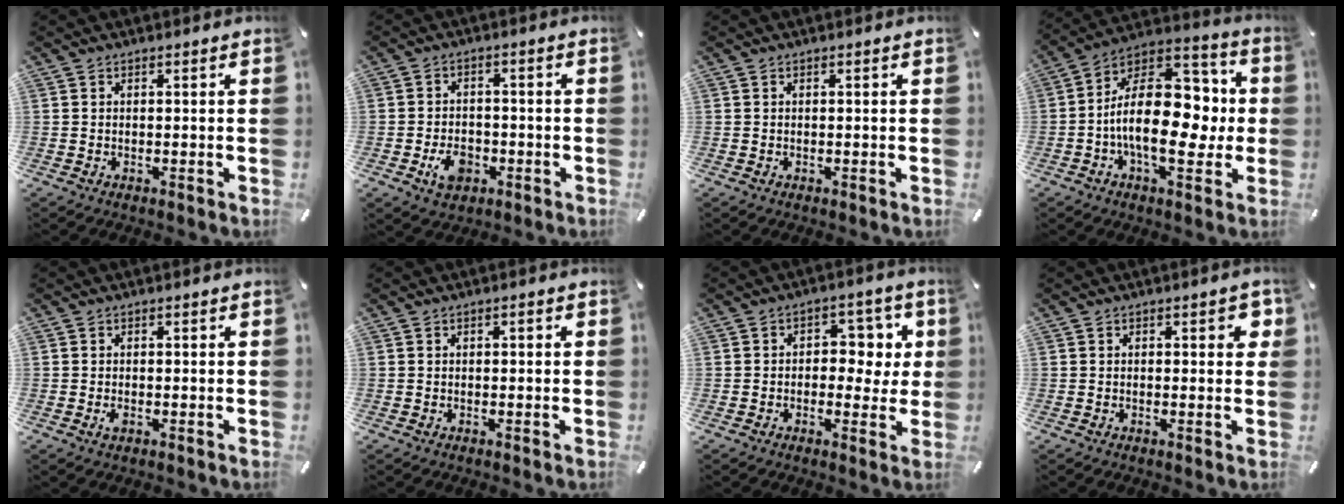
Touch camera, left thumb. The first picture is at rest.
{"total": 6.5, "force": [-2.5, 4.7, 3.7], "torque": [-0.071, 0.007, -0.046]}
{"total": 0.0}
{"total": 22.3, "force": [-1.8, 13.3, 17.8], "torque": [-0.287, 0.007, -0.021]}
{"total": 1.6, "force": [-0.6, 0.8, 1.3], "torque": [-0.031, -0.003, -0.013]}
{"total": 0.9, "force": [-0.2, 0.4, 0.8], "torque": [-0.015, 0.003, -0.005]}
{"total": 7.4, "force": [0.6, 5.6, 4.8], "torque": [-0.052, 0.001, 0.002]}
{"total": 3.3, "force": [0.4, 1.4, 2.9], "torque": [-0.041, 0.002, 0.001]}